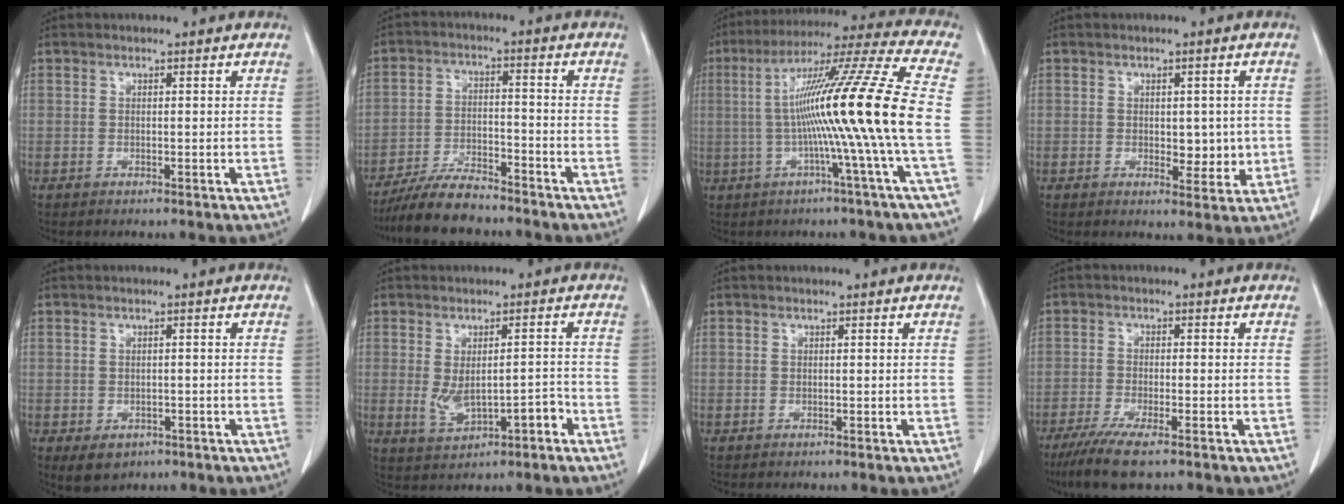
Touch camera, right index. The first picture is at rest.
{"total": 8.9, "force": [-7.9, 1.6, 3.7], "torque": [-0.068, -0.013, -0.143]}
{"total": 19.0, "force": [-1.5, -3.1, 18.7], "torque": [-0.302, 0.007, -0.043]}
{"total": 4.4, "force": [0.0, 2.6, 3.6], "torque": [-0.038, -0.006, 0.008]}
{"total": 3.6, "force": [-1.9, 2.6, 1.6], "torque": [-0.022, -0.003, -0.017]}
{"total": 5.7, "force": [-1.6, 2.4, 4.9], "torque": [-0.079, 0.006, -0.009]}
{"total": 0.0}
{"total": 7.6, "force": [-5.4, 0.7, 5.3], "torque": [-0.094, -0.020, -0.088]}